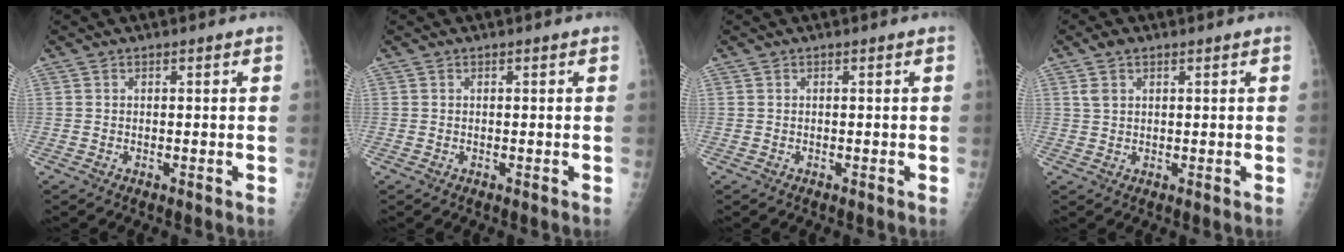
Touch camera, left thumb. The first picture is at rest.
{"total": 0.0}
{"total": 0.0}
{"total": 3.0, "force": [1.6, 1.8, 1.7], "torque": [-0.031, 0.000, 0.039]}